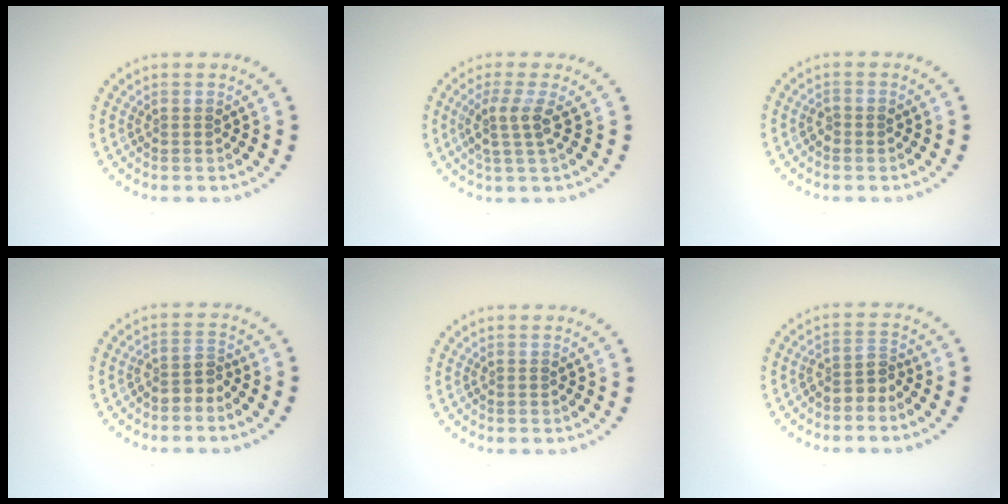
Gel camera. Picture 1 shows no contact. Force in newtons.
{"total": 2.5, "press": 1.9, "slide": 1.7}
{"total": 0.9, "press": 0.8, "slide": 0.2}
{"total": 1.9, "press": 1.4, "slide": 1.2}
{"total": 0.0}
{"total": 2.1, "press": 1.5, "slide": 1.4}